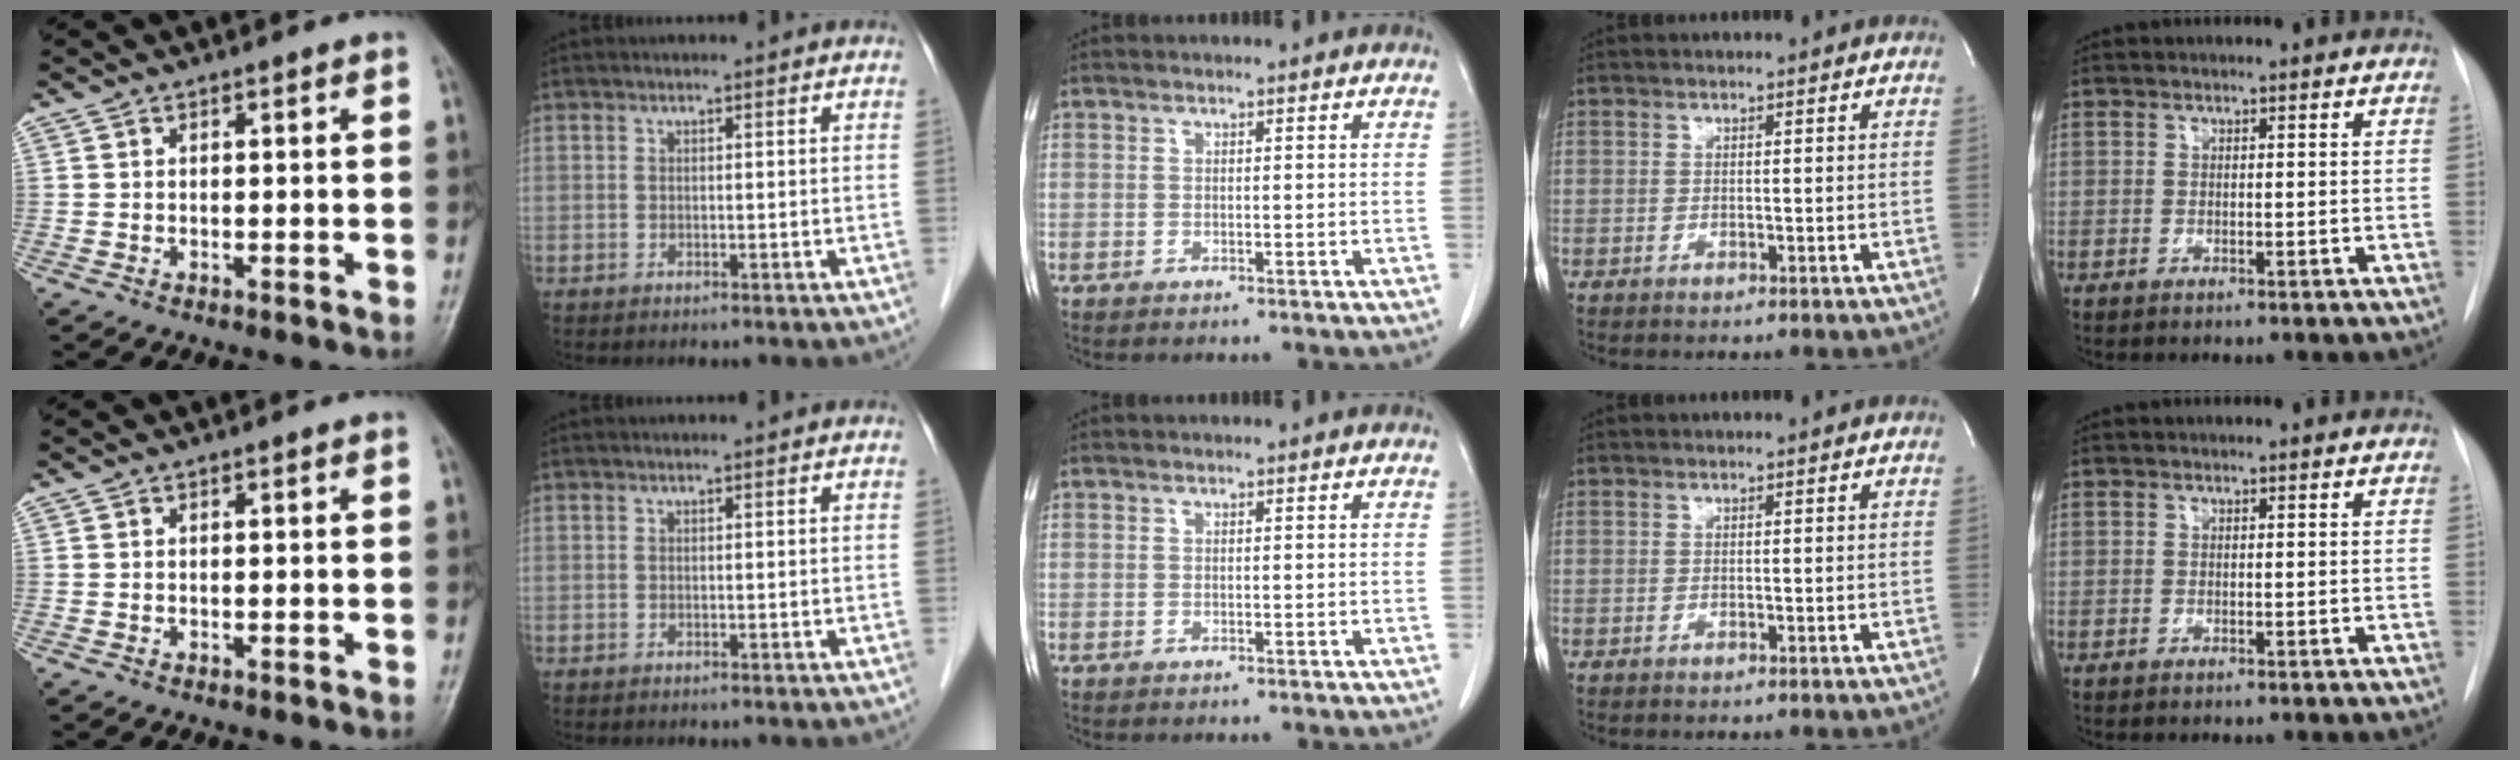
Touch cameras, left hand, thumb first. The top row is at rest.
{}